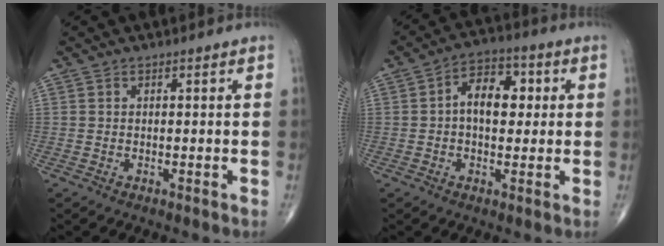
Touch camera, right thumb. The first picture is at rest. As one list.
[{"total": 8.8, "force": [1.0, 5.6, 6.8], "torque": [-0.081, 0.019, 0.008]}]